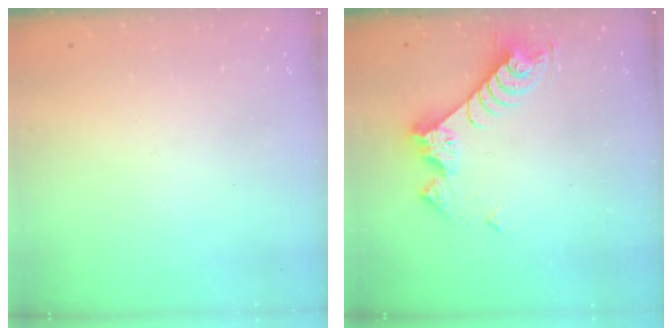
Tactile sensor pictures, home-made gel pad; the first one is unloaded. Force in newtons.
{"total": 10.0, "press": 9.9, "slide": 0.5}